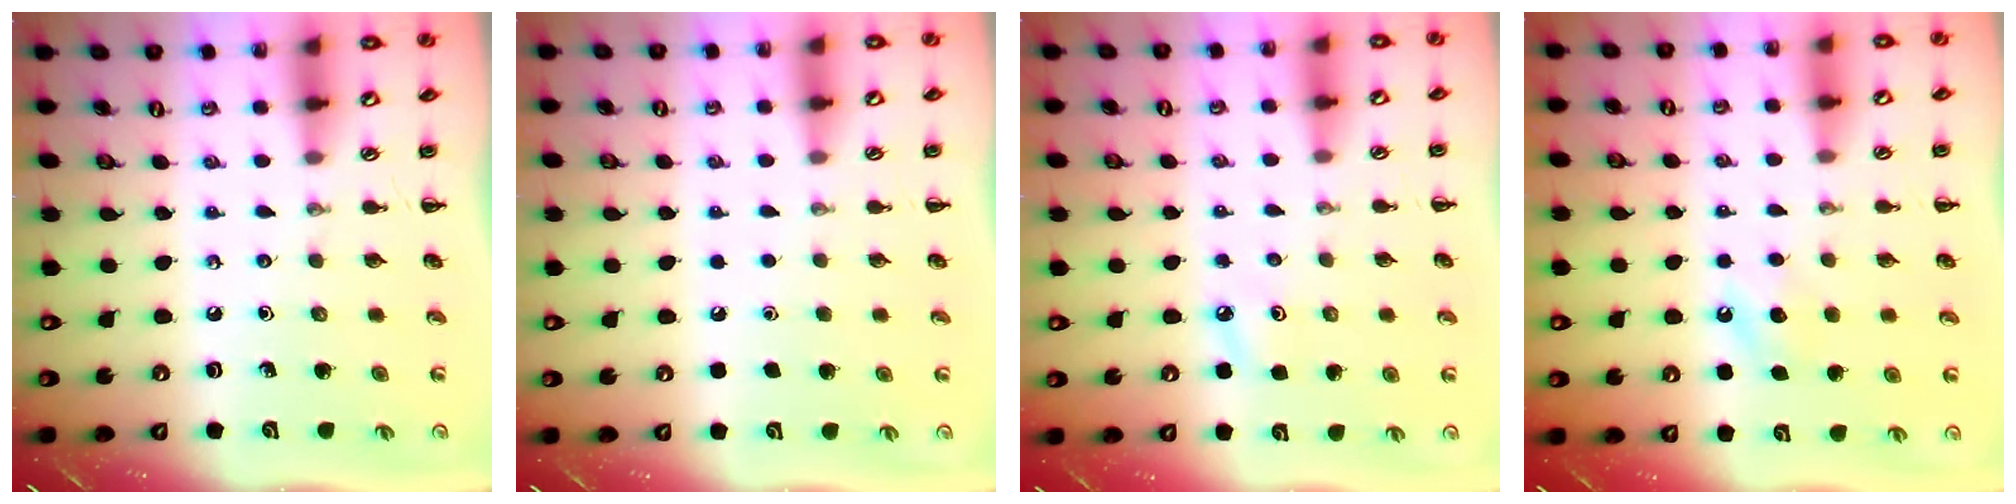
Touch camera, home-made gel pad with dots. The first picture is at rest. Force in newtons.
{"total": 1.6, "press": 1.6, "slide": 0.1}
{"total": 4.9, "press": 4.7, "slide": 1.4}
{"total": 6.5, "press": 6.2, "slide": 2.0}